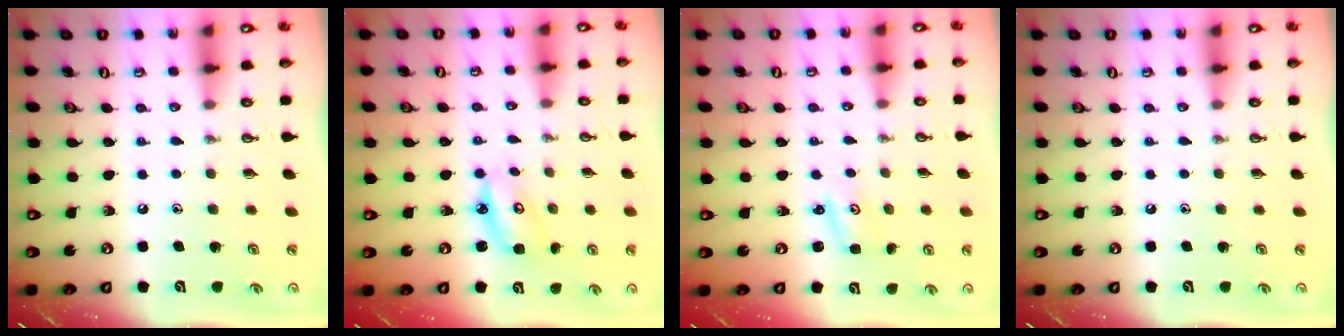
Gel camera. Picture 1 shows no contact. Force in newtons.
{"total": 5.3, "press": 5.3, "slide": 0.5}
{"total": 1.5, "press": 1.5, "slide": 0.2}
{"total": 0.0}